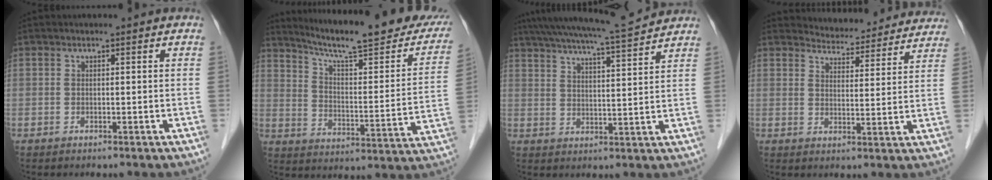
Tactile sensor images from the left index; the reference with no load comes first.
{"total": 25.1, "force": [21.3, 3.2, 12.8], "torque": [-0.190, -0.042, 0.282]}
{"total": 14.6, "force": [13.4, -0.3, 5.7], "torque": [-0.108, 0.007, 0.199]}
{"total": 13.2, "force": [12.8, 2.9, 1.2], "torque": [0.004, -0.007, 0.145]}